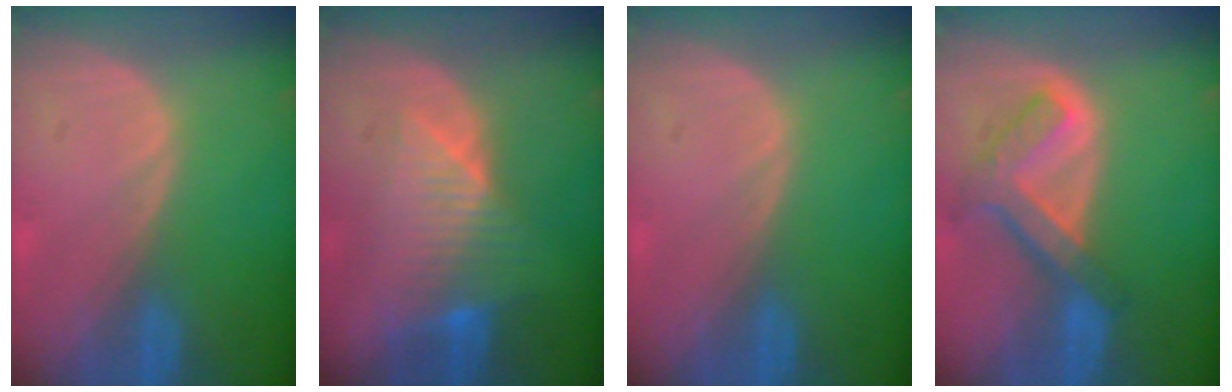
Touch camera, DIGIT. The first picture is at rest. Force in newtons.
{"total": 7.9, "press": 6.9, "slide": 3.8}
{"total": 0.0}
{"total": 7.6, "press": 6.5, "slide": 4.0}